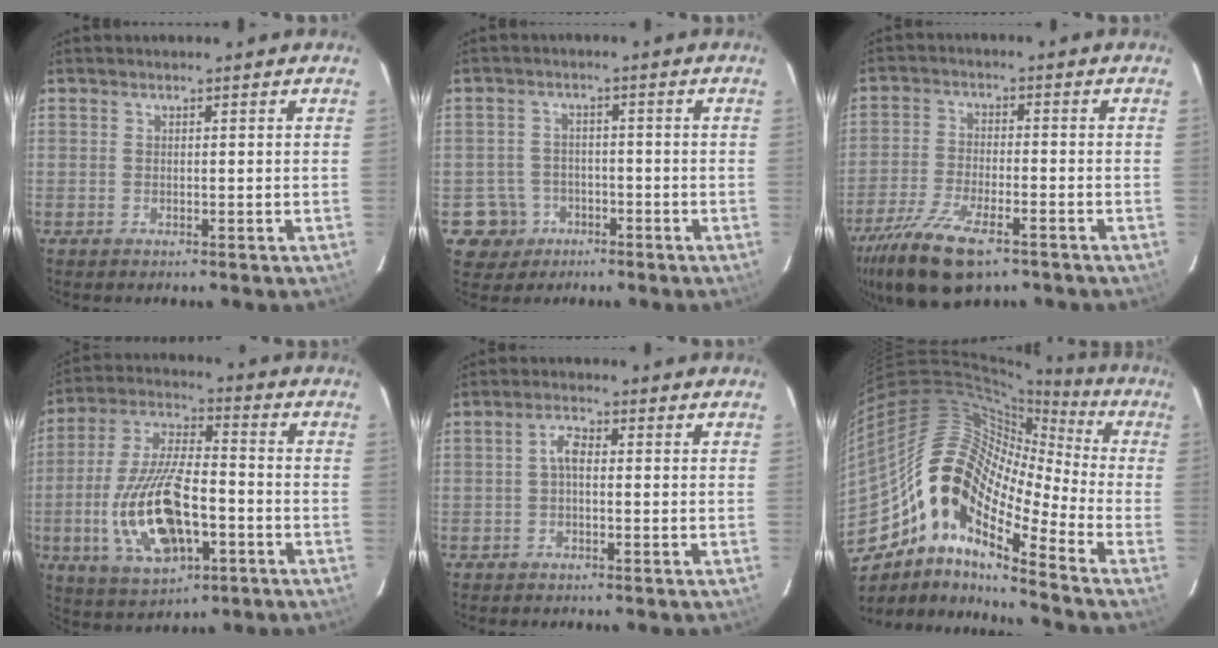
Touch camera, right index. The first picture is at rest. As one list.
[{"total": 6.1, "force": [-2.6, 5.5, 0.2], "torque": [-0.023, 0.024, -0.040]}, {"total": 13.9, "force": [-9.2, 5.0, 9.1], "torque": [-0.210, -0.035, -0.175]}, {"total": 18.0, "force": [-5.3, 7.8, 15.4], "torque": [-0.328, -0.007, -0.086]}, {"total": 2.6, "force": [-0.2, 1.3, 2.3], "torque": [-0.047, 0.011, -0.003]}, {"total": 18.5, "force": [-8.6, 7.0, 14.8], "torque": [-0.240, -0.007, -0.182]}]